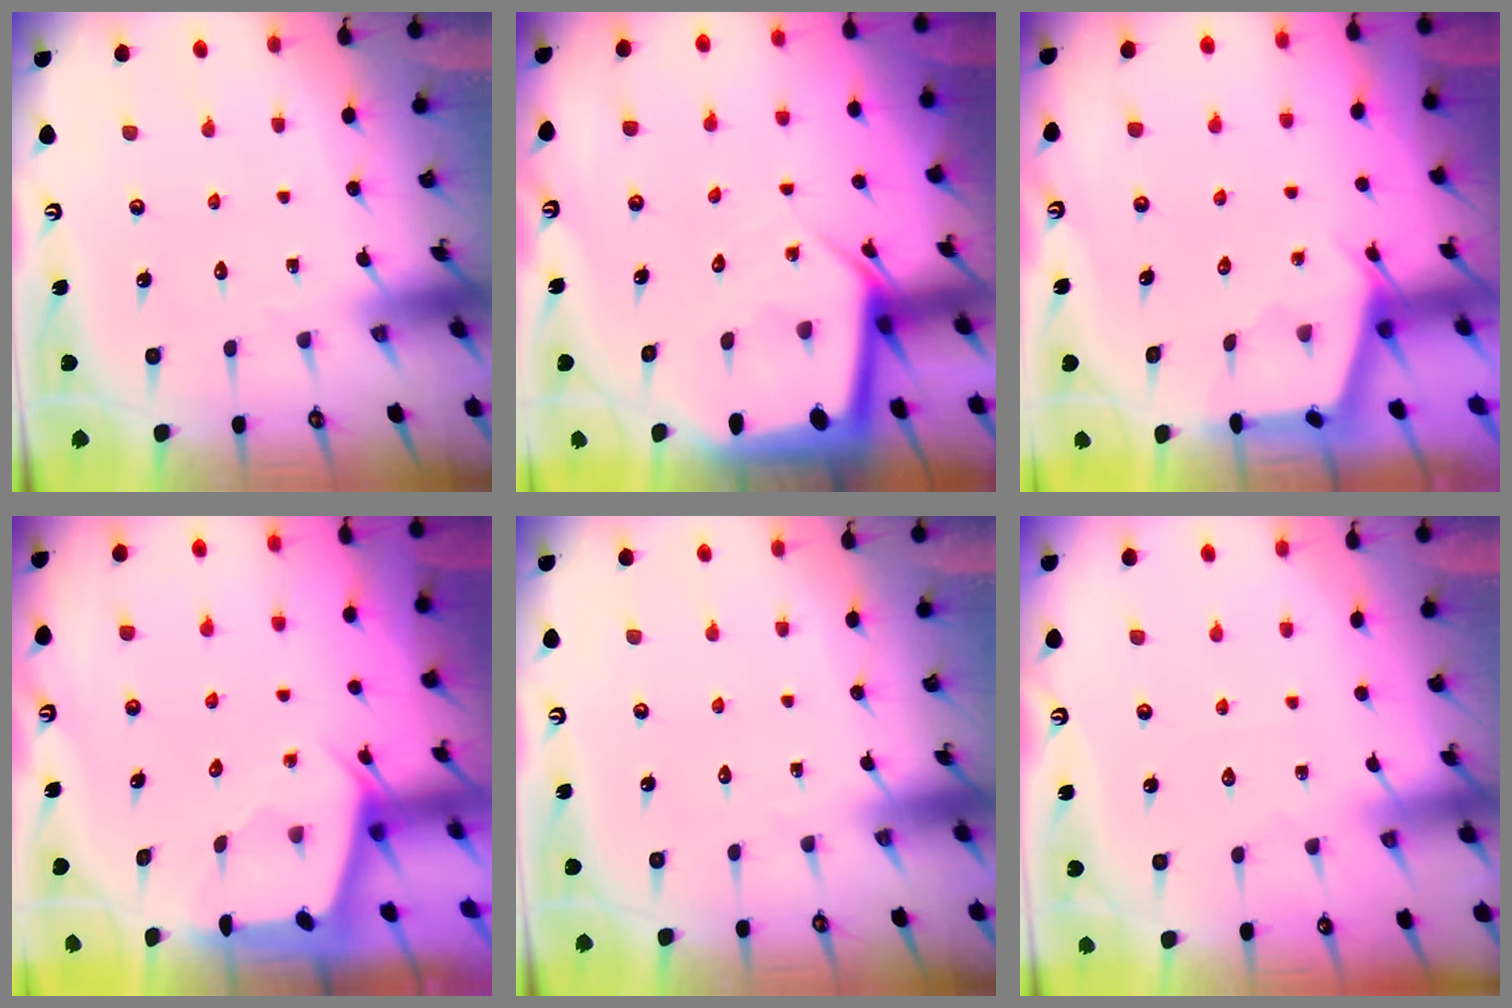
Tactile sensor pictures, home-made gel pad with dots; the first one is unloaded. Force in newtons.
{"total": 5.1, "press": 5.0, "slide": 0.3}
{"total": 2.8, "press": 2.8, "slide": 0.4}
{"total": 2.2, "press": 2.1, "slide": 0.3}
{"total": 0.0}
{"total": 1.5, "press": 1.4, "slide": 0.2}